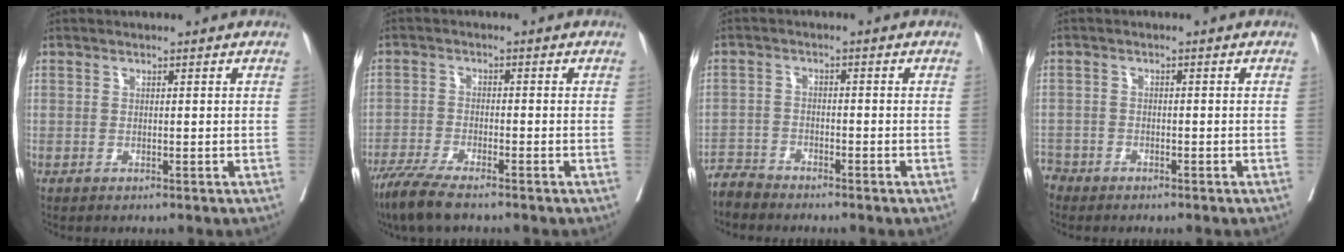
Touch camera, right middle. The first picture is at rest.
{"total": 6.8, "force": [-5.4, 0.8, 4.1], "torque": [-0.075, -0.019, -0.099]}
{"total": 3.2, "force": [-3.2, 0.4, -0.6], "torque": [0.016, -0.010, -0.062]}
{"total": 2.9, "force": [-2.5, 1.4, -0.7], "torque": [0.007, 0.003, -0.054]}